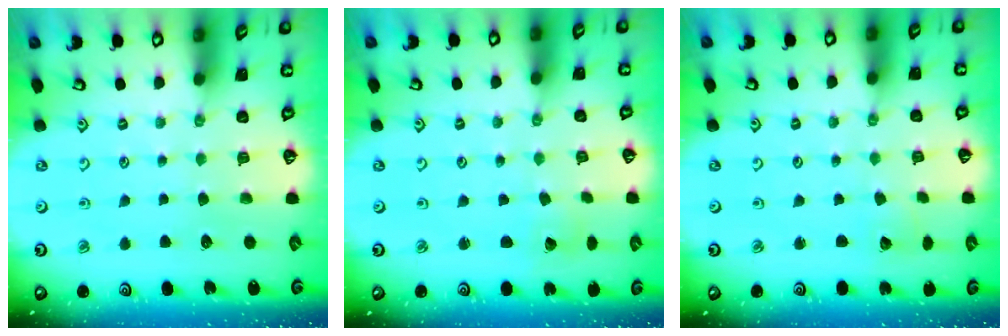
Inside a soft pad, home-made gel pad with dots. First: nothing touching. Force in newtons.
{"total": 1.7, "press": 1.7, "slide": 0.1}
{"total": 2.3, "press": 2.3, "slide": 0.1}